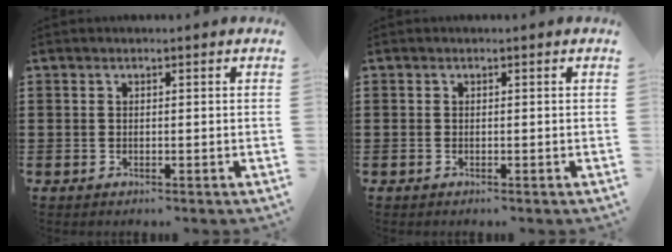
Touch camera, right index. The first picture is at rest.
{"total": 0.0}